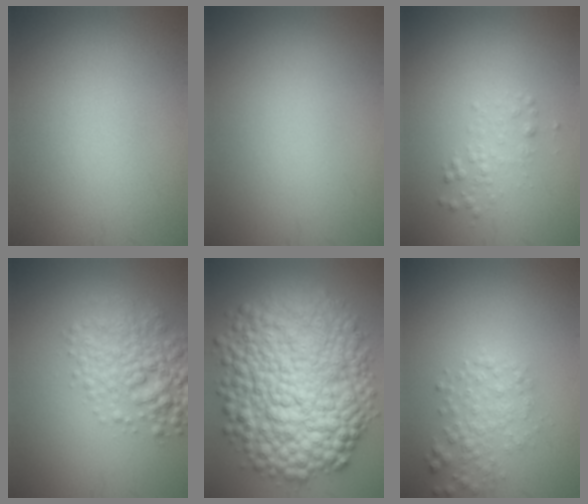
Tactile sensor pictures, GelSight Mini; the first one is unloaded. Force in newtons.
{"total": 0.0}
{"total": 1.3, "press": 1.3, "slide": 0.0}
{"total": 4.9, "press": 4.9, "slide": 0.1}
{"total": 14.5, "press": 14.5, "slide": 0.1}
{"total": 2.5, "press": 2.5, "slide": 0.1}